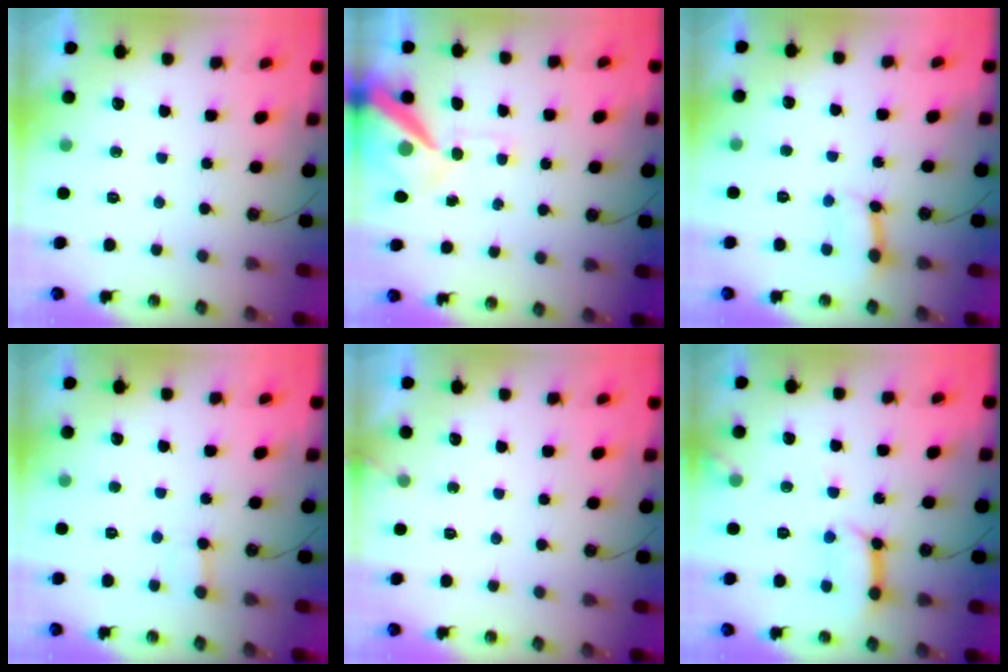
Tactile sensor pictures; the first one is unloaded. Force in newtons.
{"total": 14.8, "press": 14.7, "slide": 2.0}
{"total": 5.0, "press": 4.9, "slide": 0.6}
{"total": 2.5, "press": 2.5, "slide": 0.1}
{"total": 2.2, "press": 2.2, "slide": 0.1}
{"total": 11.0, "press": 11.0, "slide": 1.2}